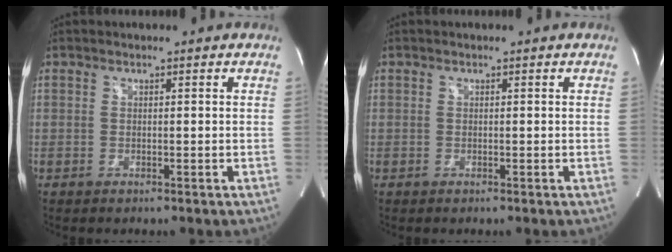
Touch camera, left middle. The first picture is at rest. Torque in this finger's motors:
{"motor_torque": [-0.06, -0.03, 0.00, 0.00]}